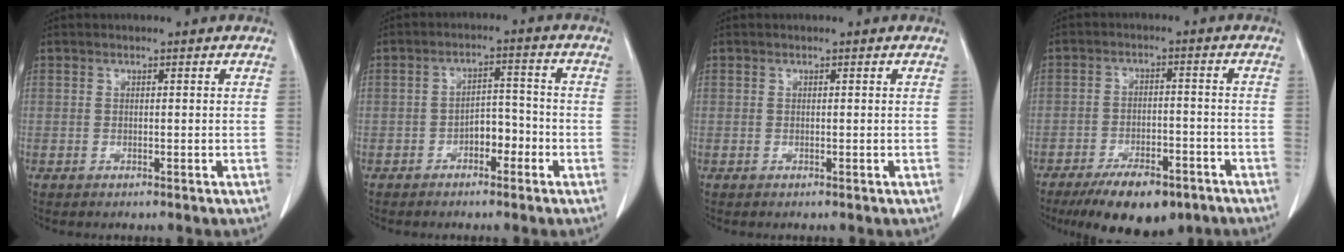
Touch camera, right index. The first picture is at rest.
{"total": 2.6, "force": [-1.1, 1.3, 2.0], "torque": [-0.026, 0.007, -0.018]}
{"total": 0.0}
{"total": 11.5, "force": [-8.3, 4.3, 6.8], "torque": [-0.102, -0.006, -0.129]}